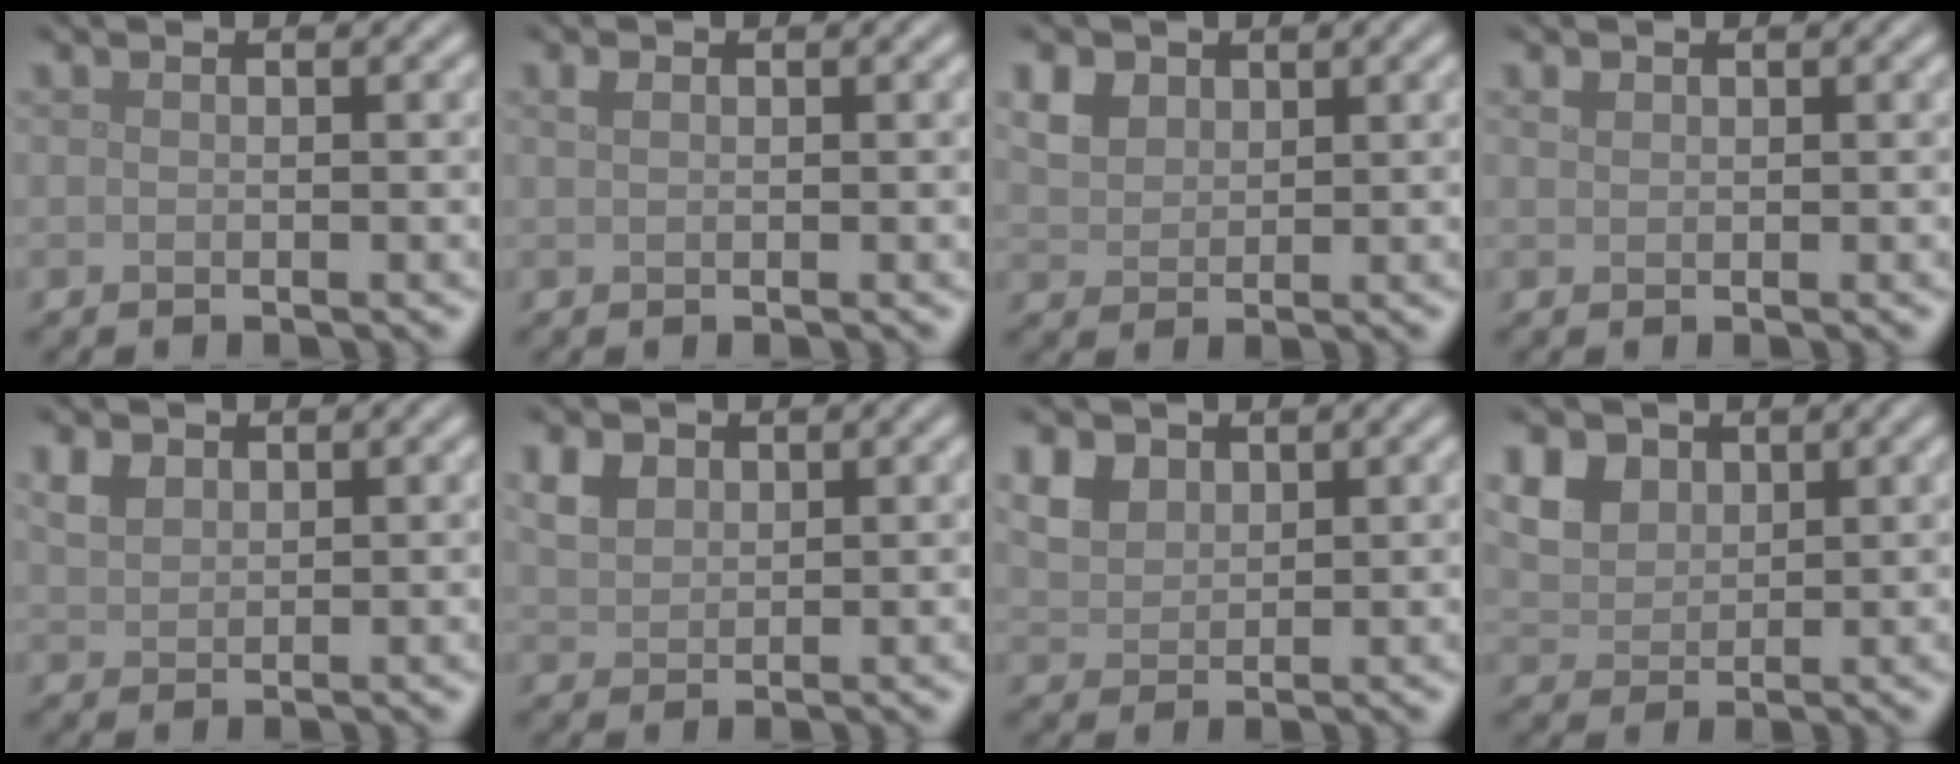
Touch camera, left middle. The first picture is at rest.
{"total": 0.7, "force": [0.4, 0.4, 0.5], "torque": [-0.010, 0.000, 0.009]}
{"total": 4.1, "force": [2.3, 2.8, 1.9], "torque": [-0.058, 0.007, 0.047]}
{"total": 0.6, "force": [0.4, 0.4, 0.2], "torque": [-0.004, -0.001, 0.010]}
{"total": 2.0, "force": [1.2, 1.3, 0.9], "torque": [-0.024, 0.003, 0.026]}
{"total": 2.7, "force": [1.4, 1.9, 1.3], "torque": [-0.035, 0.002, 0.027]}
{"total": 4.5, "force": [2.6, 3.0, 2.0], "torque": [-0.064, 0.004, 0.056]}
{"total": 6.0, "force": [3.2, 4.2, 2.8], "torque": [-0.101, 0.012, 0.063]}